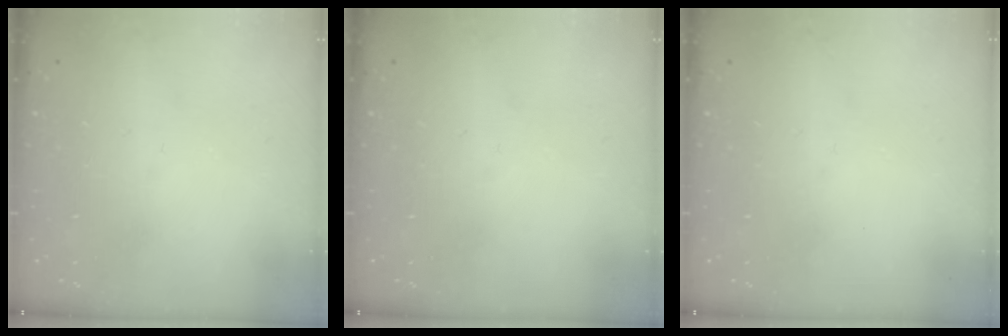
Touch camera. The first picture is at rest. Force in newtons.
{"total": 0.0}
{"total": 0.0}